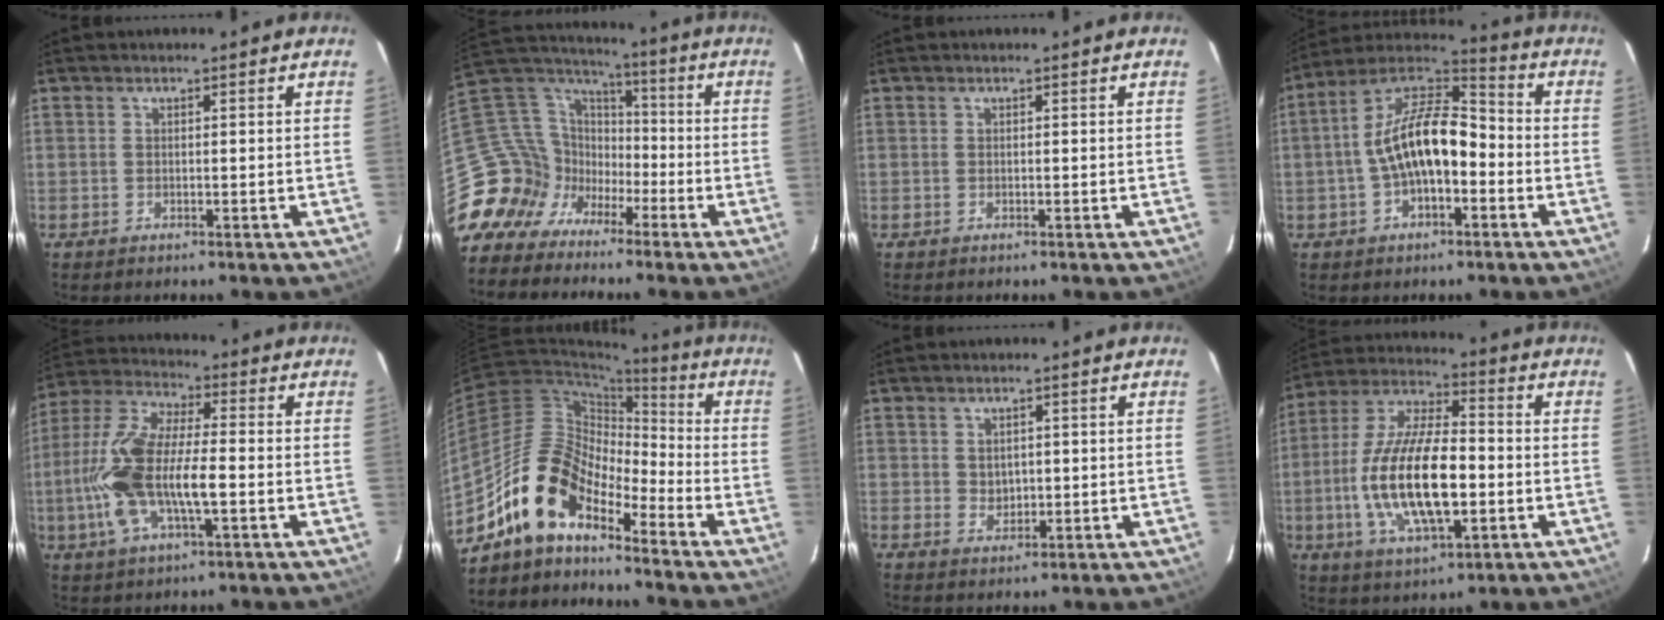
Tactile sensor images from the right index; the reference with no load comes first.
{"total": 16.4, "force": [-9.3, 12.6, 4.7], "torque": [-0.120, 0.040, -0.182]}
{"total": 0.0}
{"total": 14.3, "force": [-2.6, 6.7, 12.3], "torque": [-0.237, 0.023, -0.051]}
{"total": 16.3, "force": [-3.1, 5.8, 14.9], "torque": [-0.316, 0.003, -0.065]}
{"total": 12.6, "force": [-9.9, 5.1, 5.7], "torque": [-0.100, 0.023, -0.200]}
{"total": 2.5, "force": [0.6, 2.1, 1.1], "torque": [-0.015, 0.001, 0.015]}
{"total": 19.0, "force": [-3.4, 7.3, 17.2], "torque": [-0.348, -0.007, -0.061]}